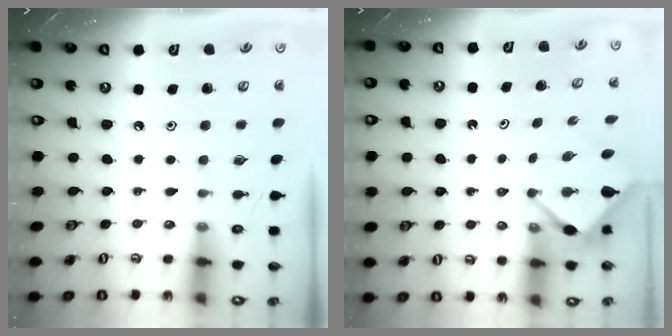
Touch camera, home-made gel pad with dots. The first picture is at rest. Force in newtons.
{"total": 3.1, "press": 3.1, "slide": 0.3}